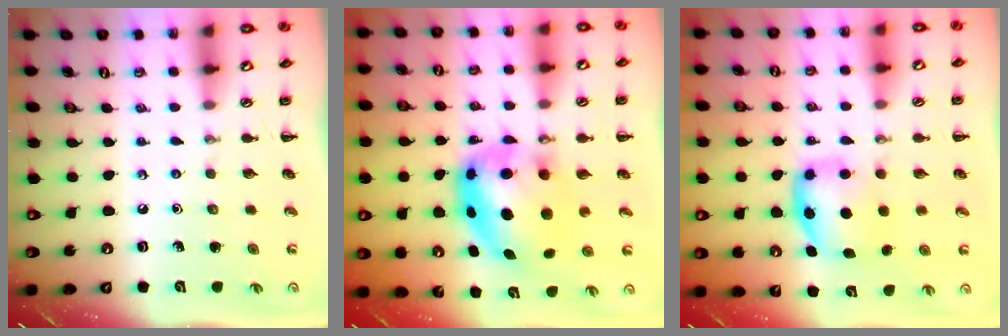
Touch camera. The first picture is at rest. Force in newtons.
{"total": 9.0, "press": 8.7, "slide": 2.3}
{"total": 6.6, "press": 6.6, "slide": 0.4}